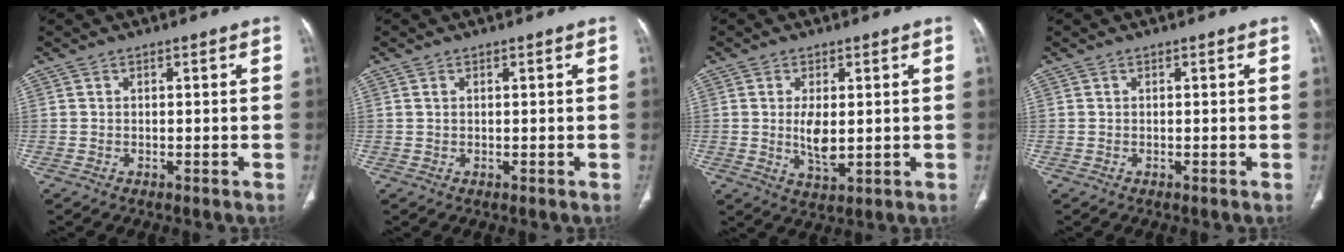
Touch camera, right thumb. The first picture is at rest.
{"total": 0.5, "force": [0.3, 0.3, 0.3], "torque": [-0.006, 0.003, 0.005]}
{"total": 5.5, "force": [0.3, 2.5, 4.9], "torque": [-0.090, -0.014, 0.010]}
{"total": 0.0}